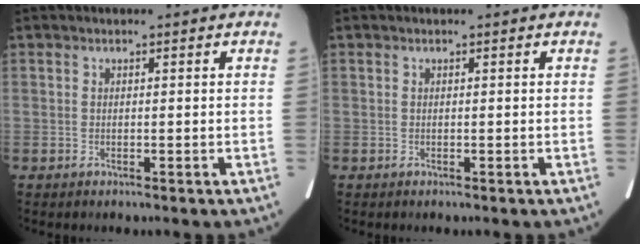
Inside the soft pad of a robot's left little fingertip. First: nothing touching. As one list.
[{"total": 0.0}]